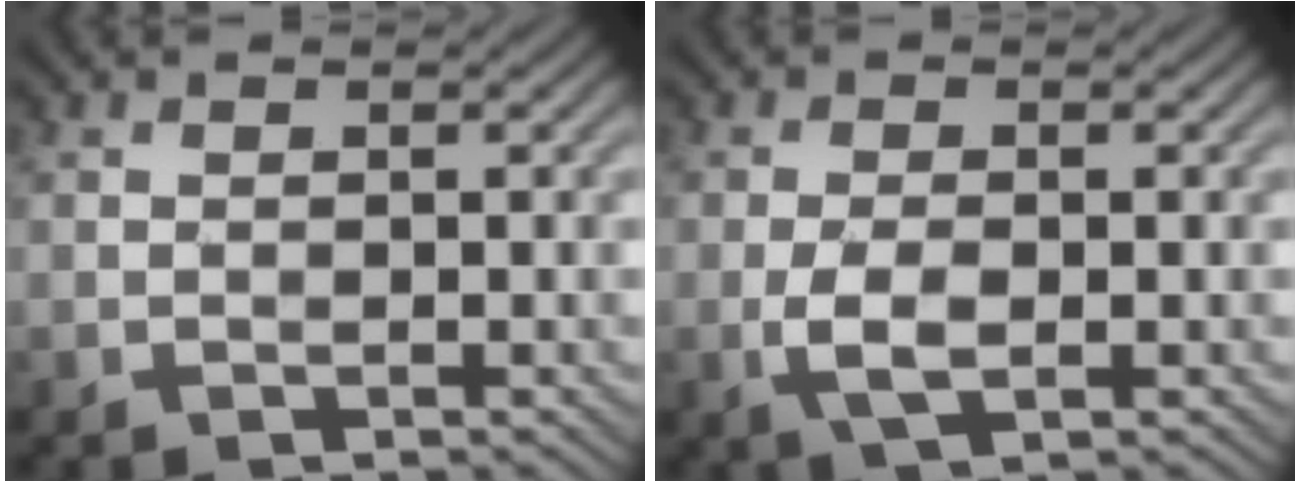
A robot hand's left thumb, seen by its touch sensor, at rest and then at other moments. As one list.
[{"total": 3.4, "force": [-0.9, 1.5, 3.0], "torque": [-0.068, -0.006, -0.019]}]